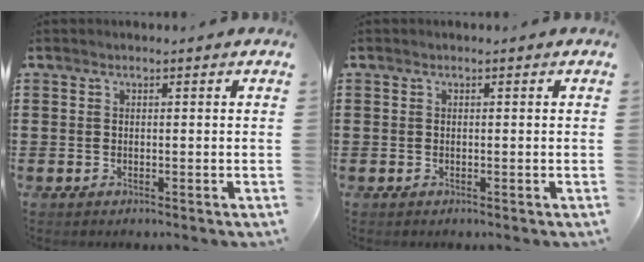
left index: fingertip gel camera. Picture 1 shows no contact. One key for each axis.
{"total": 0.0}